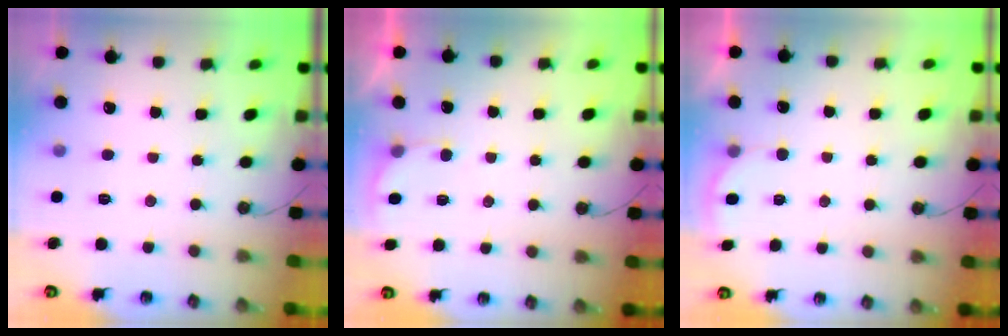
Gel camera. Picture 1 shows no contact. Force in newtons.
{"total": 2.7, "press": 2.7, "slide": 0.2}
{"total": 2.1, "press": 2.1, "slide": 0.6}